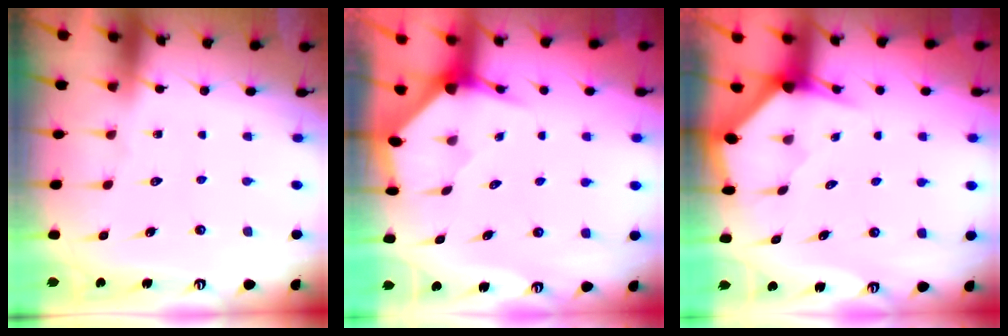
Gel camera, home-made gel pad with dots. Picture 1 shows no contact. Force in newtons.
{"total": 3.3, "press": 3.3, "slide": 0.1}
{"total": 3.0, "press": 3.0, "slide": 0.2}